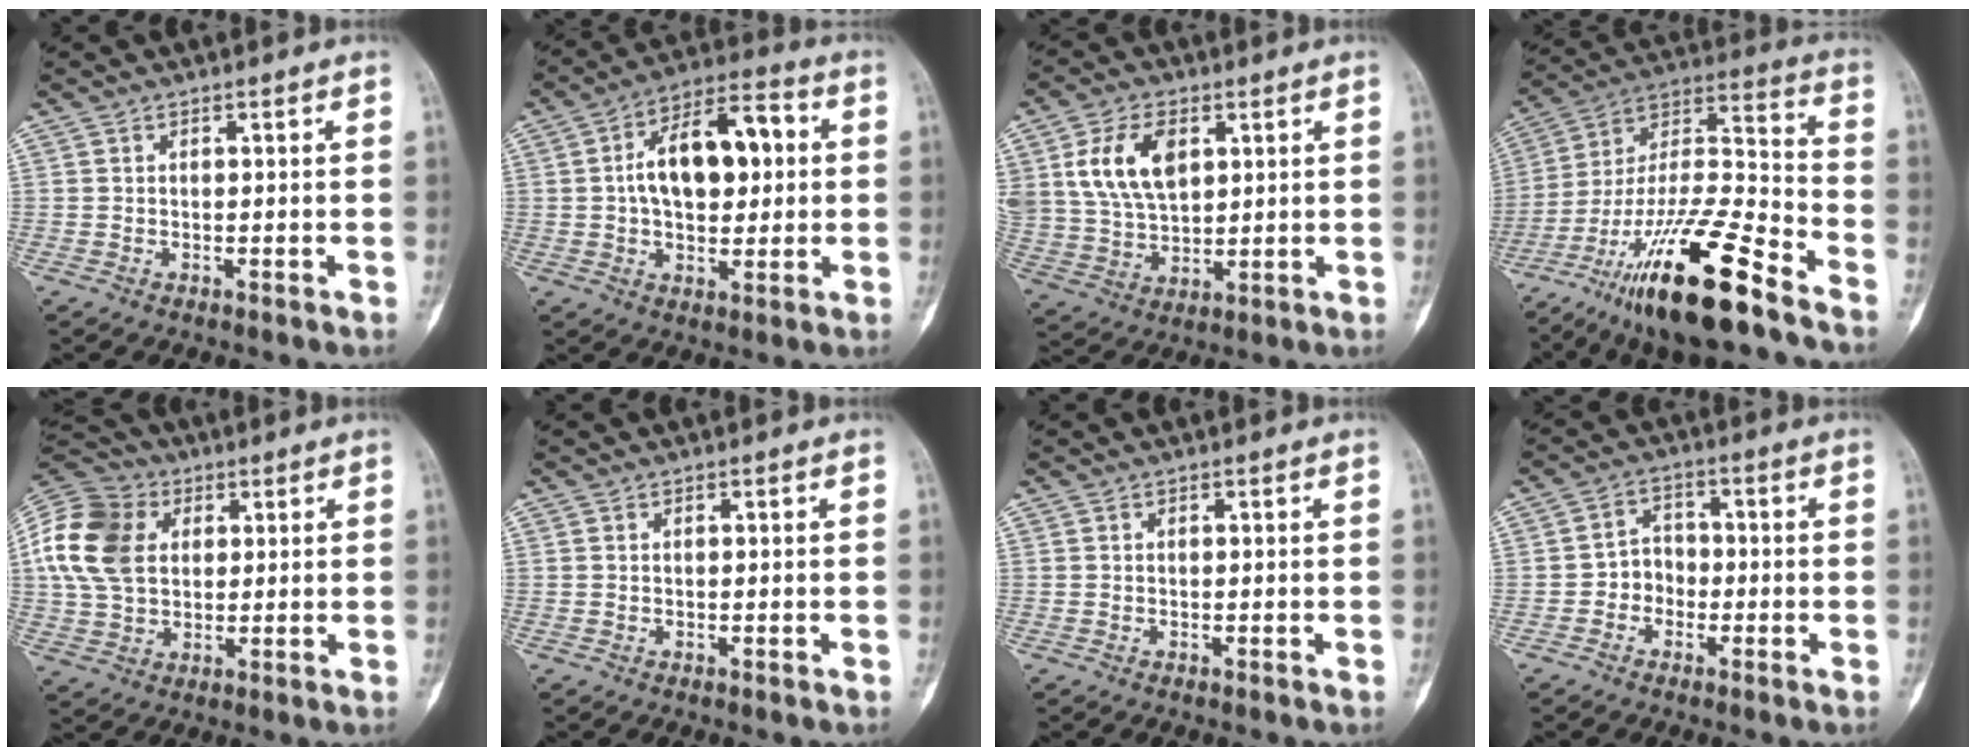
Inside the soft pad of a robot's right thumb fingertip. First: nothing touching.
{"total": 15.5, "force": [1.8, 8.6, 12.8], "torque": [-0.183, 0.026, 0.023]}
{"total": 12.6, "force": [4.3, 7.8, 9.0], "torque": [-0.160, -0.008, 0.093]}
{"total": 23.4, "force": [-15.1, 4.8, 17.2], "torque": [-0.338, 0.064, -0.268]}
{"total": 16.9, "force": [3.8, 12.6, 10.6], "torque": [-0.214, 0.013, 0.069]}
{"total": 0.0}
{"total": 0.0}
{"total": 4.5, "force": [-1.5, 3.9, 1.7], "torque": [-0.004, 0.020, -0.035]}